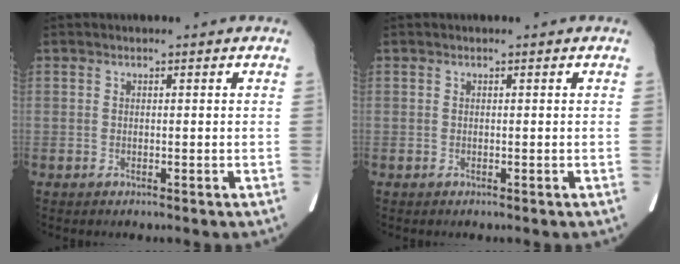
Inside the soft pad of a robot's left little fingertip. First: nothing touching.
{"total": 0.0}